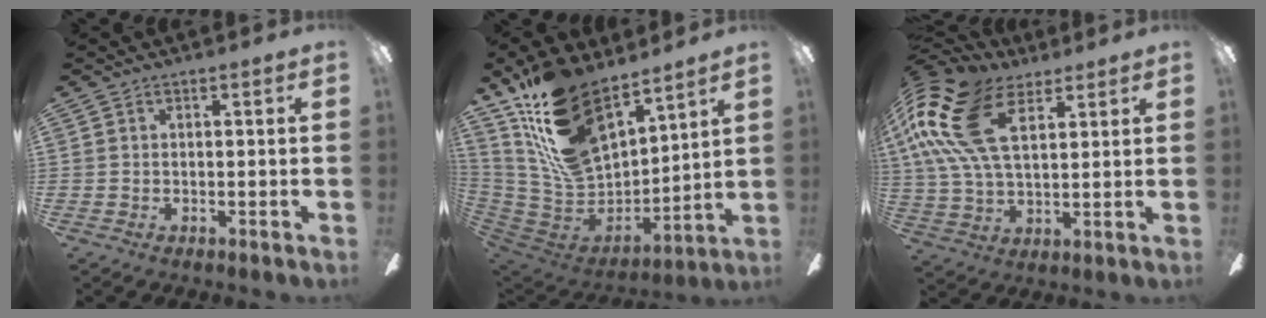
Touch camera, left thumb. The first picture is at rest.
{"total": 22.4, "force": [16.2, 10.4, 11.5], "torque": [-0.236, -0.105, 0.299]}
{"total": 22.2, "force": [9.3, 12.3, 16.0], "torque": [-0.364, -0.016, 0.158]}